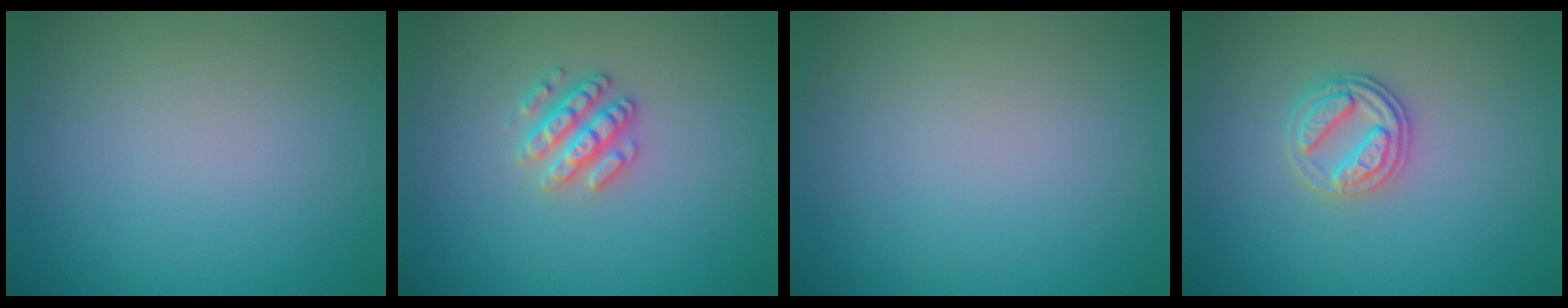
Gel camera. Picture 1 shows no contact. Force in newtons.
{"total": 2.5, "press": 2.5, "slide": 0.4}
{"total": 0.0}
{"total": 2.7, "press": 2.6, "slide": 0.8}